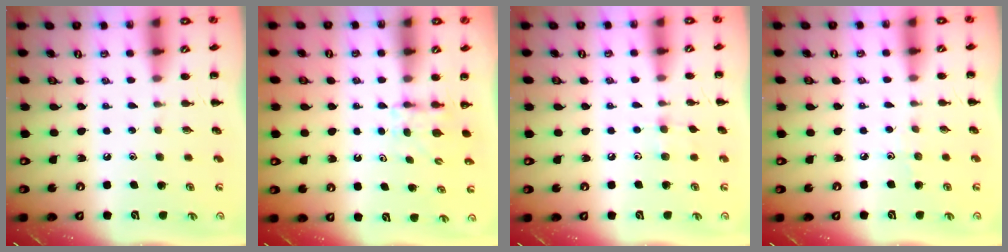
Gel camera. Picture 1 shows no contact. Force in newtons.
{"total": 3.6, "press": 3.3, "slide": 1.3}
{"total": 5.2, "press": 4.9, "slide": 1.7}
{"total": 2.9, "press": 2.7, "slide": 1.2}